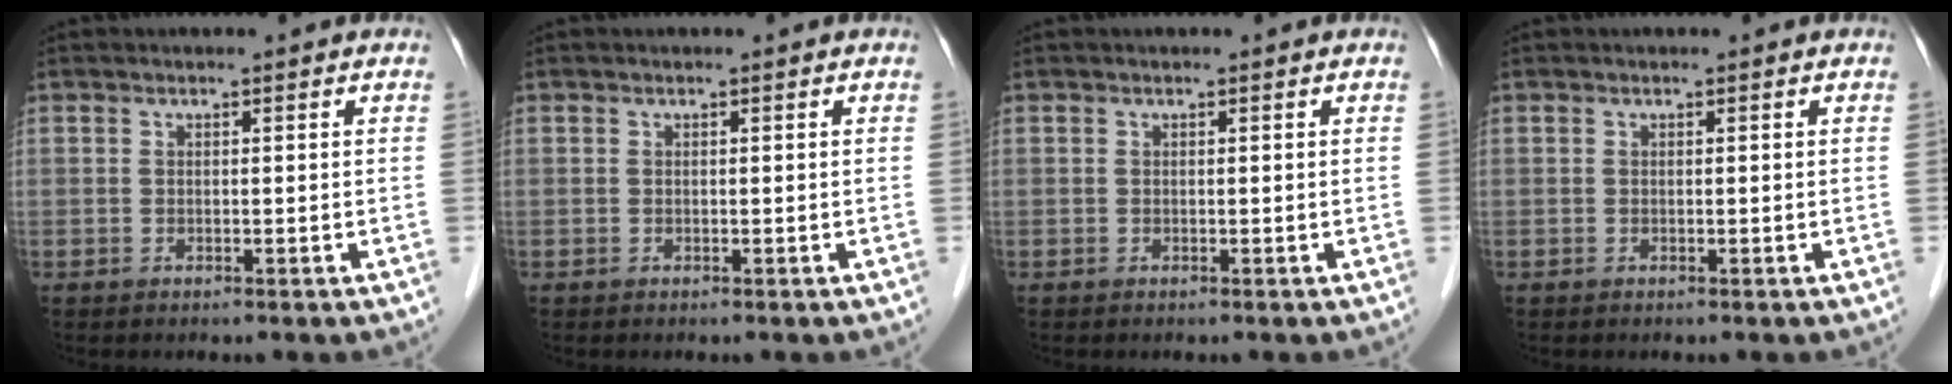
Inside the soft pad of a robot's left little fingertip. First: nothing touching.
{"total": 0.0}
{"total": 0.0}
{"total": 0.0}